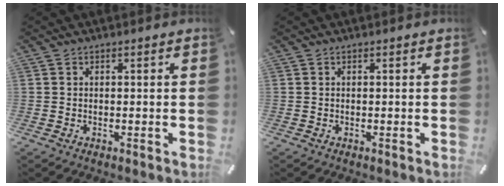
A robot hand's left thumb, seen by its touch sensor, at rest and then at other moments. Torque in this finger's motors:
{"motor_torque": [-0.02, -0.01, 0.03, -0.03, 0.00]}